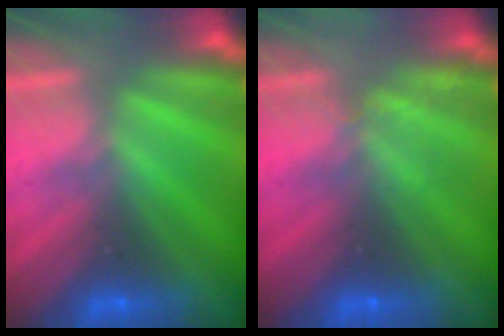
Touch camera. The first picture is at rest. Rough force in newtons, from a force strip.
{"total": 2.1}